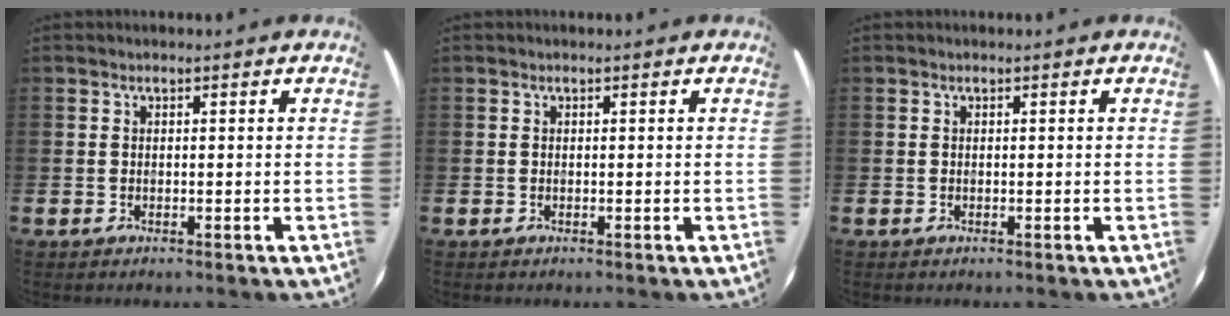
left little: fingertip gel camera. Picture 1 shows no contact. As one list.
[{"total": 0.0}, {"total": 0.0}]